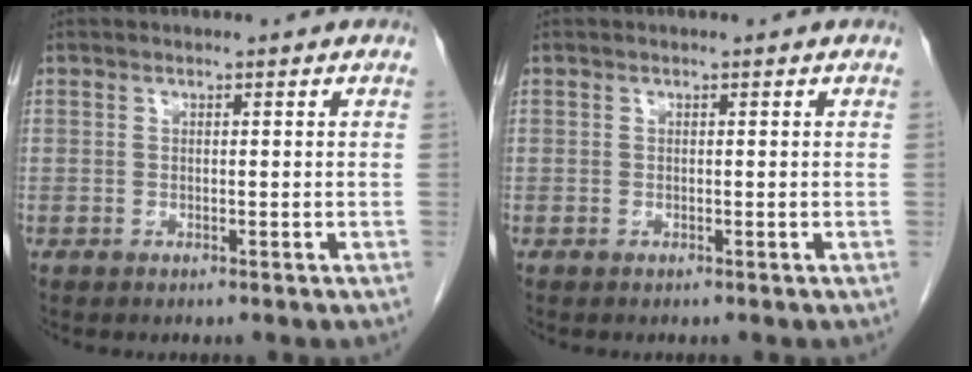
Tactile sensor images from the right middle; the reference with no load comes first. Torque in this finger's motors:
{"motor_torque": [0.23, -0.02, 0.00, 0.01]}